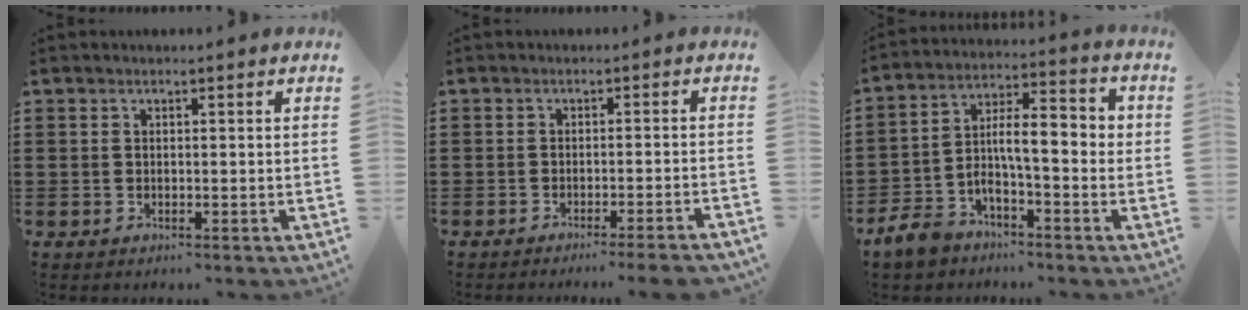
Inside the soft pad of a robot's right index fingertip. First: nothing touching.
{"total": 2.3, "force": [-2.0, -0.4, 1.1], "torque": [-0.018, -0.002, -0.040]}
{"total": 6.7, "force": [-2.1, 2.6, 5.8], "torque": [-0.122, -0.009, -0.047]}